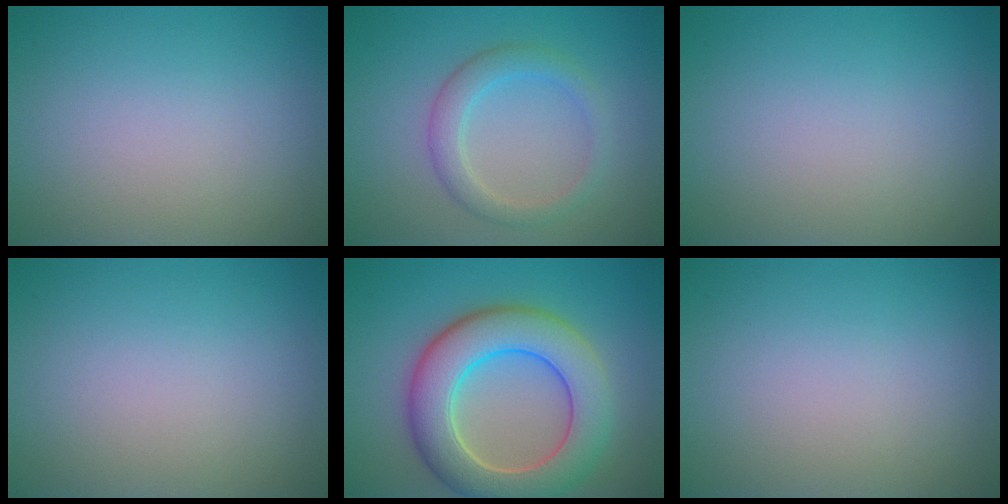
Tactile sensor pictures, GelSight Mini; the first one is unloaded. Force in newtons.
{"total": 2.8, "press": 2.8, "slide": 0.1}
{"total": 0.0}
{"total": 0.0}
{"total": 8.8, "press": 8.8, "slide": 0.8}
{"total": 0.0}